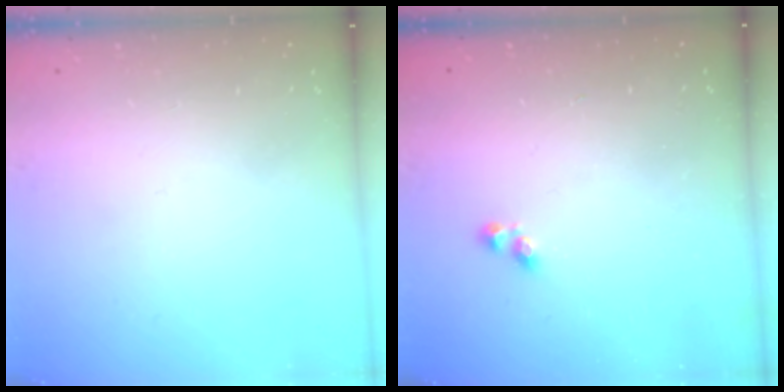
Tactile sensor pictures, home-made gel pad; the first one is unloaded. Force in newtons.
{"total": 0.9, "press": 0.4, "slide": 0.8}